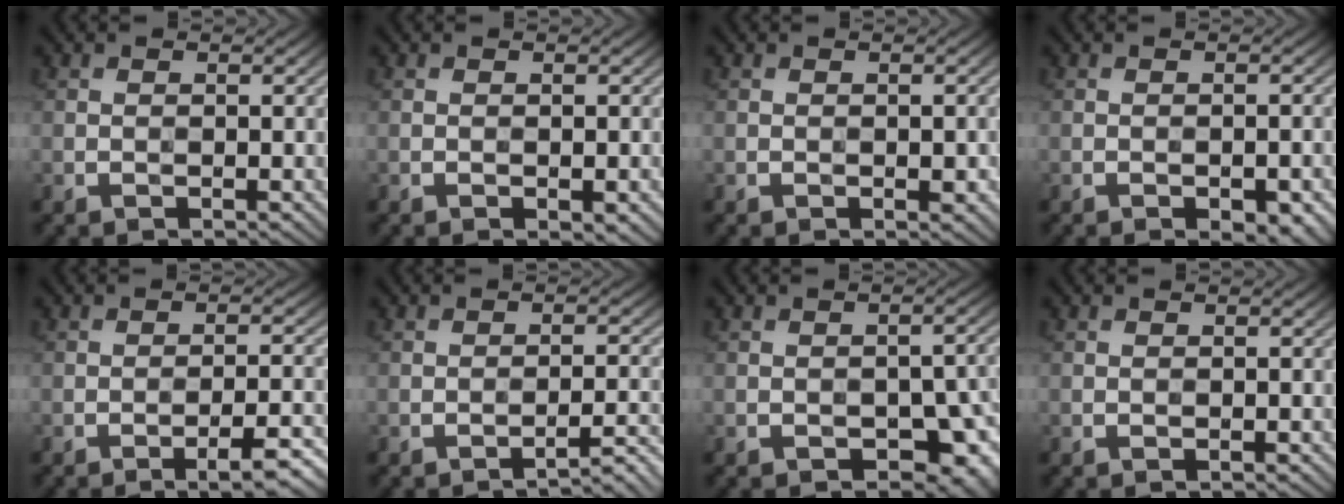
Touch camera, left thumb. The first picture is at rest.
{"total": 1.6, "force": [-0.7, 0.4, 1.3], "torque": [-0.020, -0.003, -0.009]}
{"total": 1.4, "force": [-0.4, 0.6, 1.2], "torque": [-0.015, 0.000, -0.005]}
{"total": 4.0, "force": [-2.3, 1.3, 3.0], "torque": [-0.041, 0.001, -0.025]}
{"total": 5.9, "force": [-3.7, 1.0, 4.5], "torque": [-0.066, 0.008, -0.052]}
{"total": 3.3, "force": [-2.6, 0.3, 2.0], "torque": [-0.027, 0.015, -0.043]}
{"total": 7.0, "force": [-3.3, 3.6, 5.0], "torque": [-0.057, -0.003, -0.043]}
{"total": 0.0}